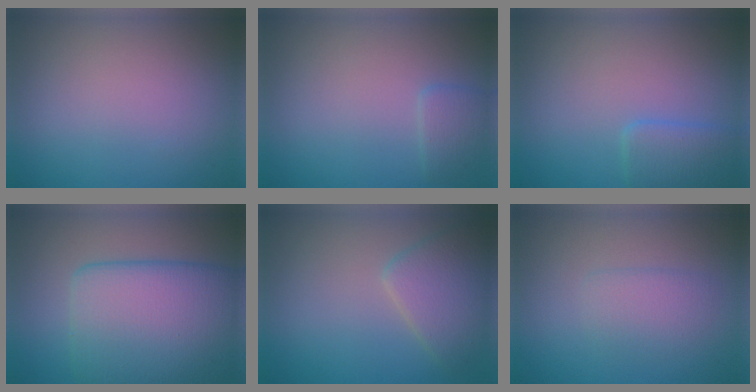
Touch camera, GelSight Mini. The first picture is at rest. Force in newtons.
{"total": 1.4, "press": 1.4, "slide": 0.1}
{"total": 2.6, "press": 2.5, "slide": 0.3}
{"total": 9.5, "press": 9.5, "slide": 0.3}
{"total": 3.4, "press": 3.4, "slide": 0.2}
{"total": 1.8, "press": 1.8, "slide": 0.1}